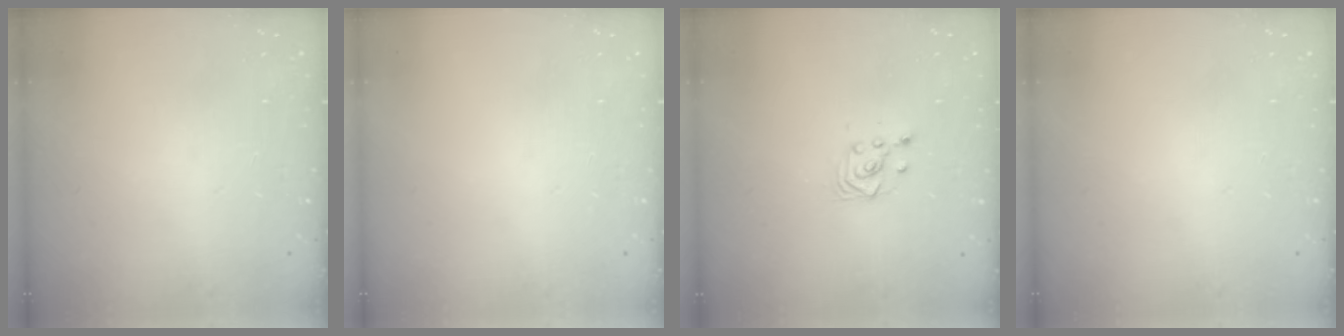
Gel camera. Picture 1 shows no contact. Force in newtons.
{"total": 0.0}
{"total": 3.2, "press": 3.1, "slide": 0.7}
{"total": 0.0}